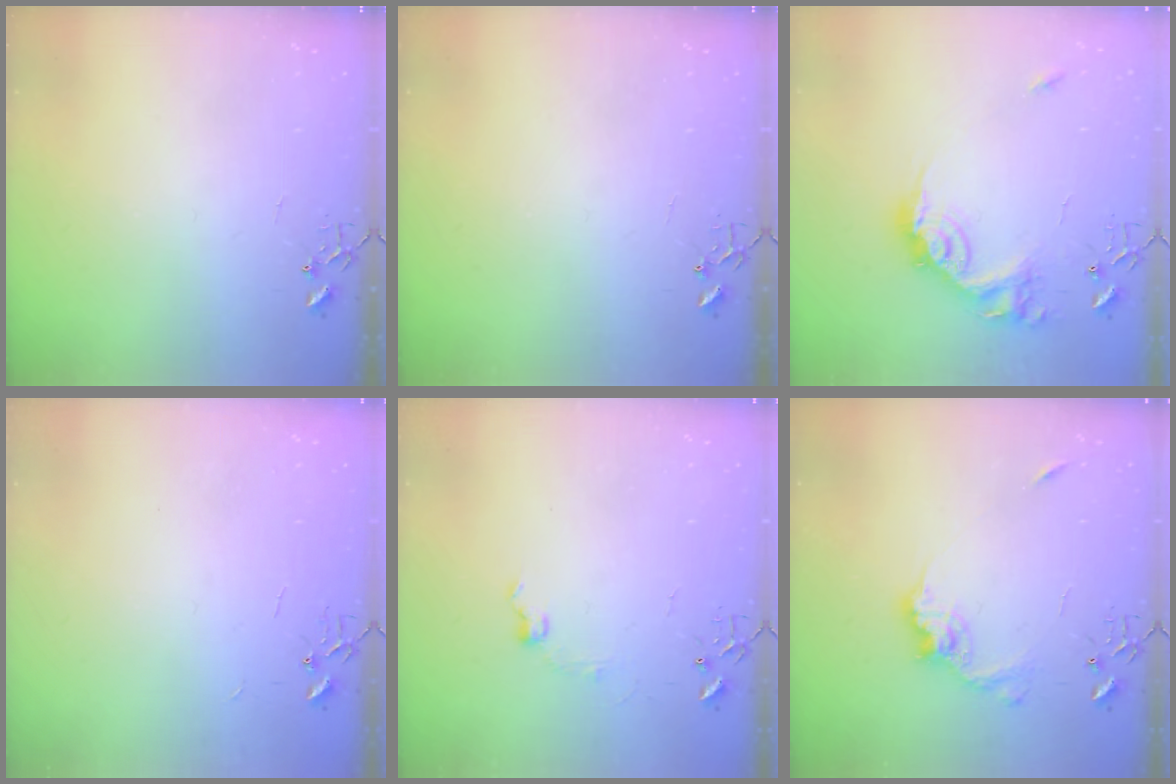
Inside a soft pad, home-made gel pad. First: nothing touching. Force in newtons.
{"total": 0.0}
{"total": 17.8, "press": 17.7, "slide": 1.1}
{"total": 1.9, "press": 1.9, "slide": 0.3}
{"total": 6.0, "press": 6.0, "slide": 0.9}
{"total": 13.1, "press": 13.1, "slide": 1.0}